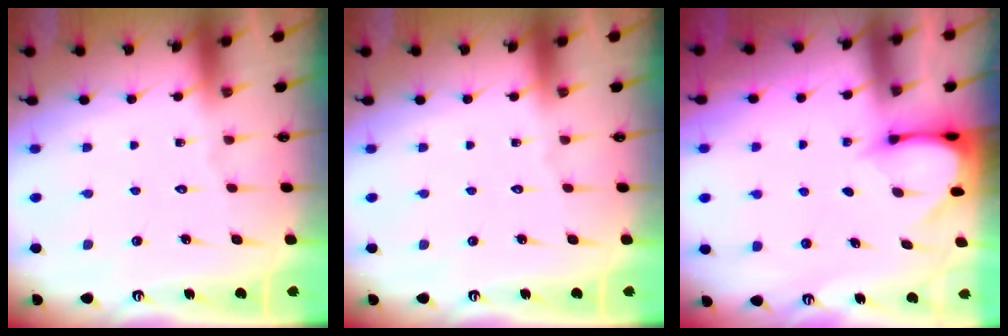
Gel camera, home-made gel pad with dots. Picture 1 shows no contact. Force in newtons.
{"total": 0.0}
{"total": 3.0, "press": 2.9, "slide": 0.4}